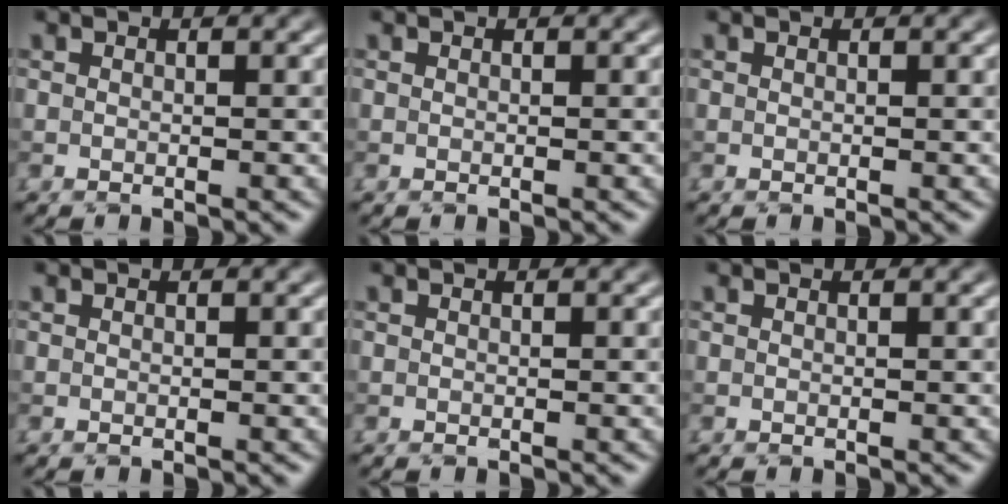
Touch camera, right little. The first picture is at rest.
{"total": 0.0}
{"total": 0.0}
{"total": 0.0}
{"total": 0.0}
{"total": 0.0}